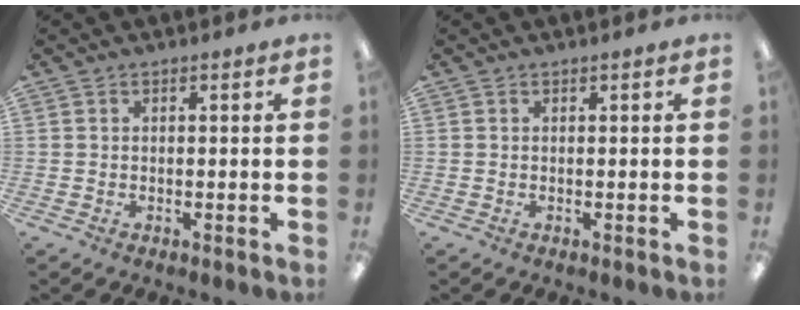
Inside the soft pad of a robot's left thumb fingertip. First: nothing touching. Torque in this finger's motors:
{"motor_torque": [-0.01, -0.03, 0.05, -0.04, 0.00]}